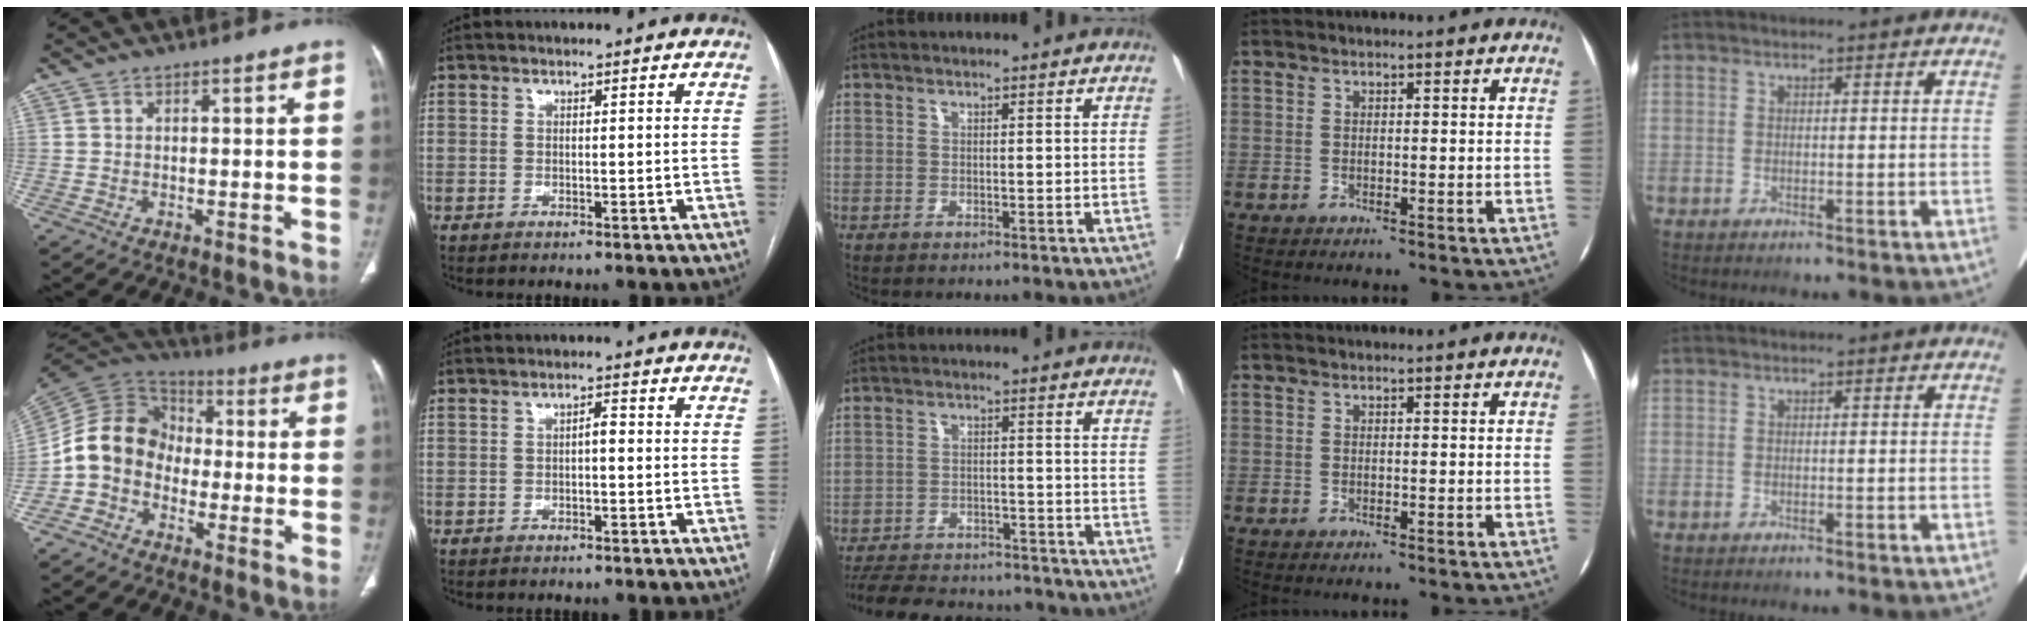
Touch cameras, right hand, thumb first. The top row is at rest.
{"thumb": {"total": 12.3, "force": [-3.0, 10.1, 6.3], "torque": [-0.110, 0.052, -0.071]}, "index": {"total": 1.4, "force": [-0.2, 0.5, 1.3], "torque": [-0.019, 0.005, -0.005]}, "middle": {"total": 18.0, "force": [-16.3, 4.9, 5.7], "torque": [-0.138, -0.006, -0.228]}}